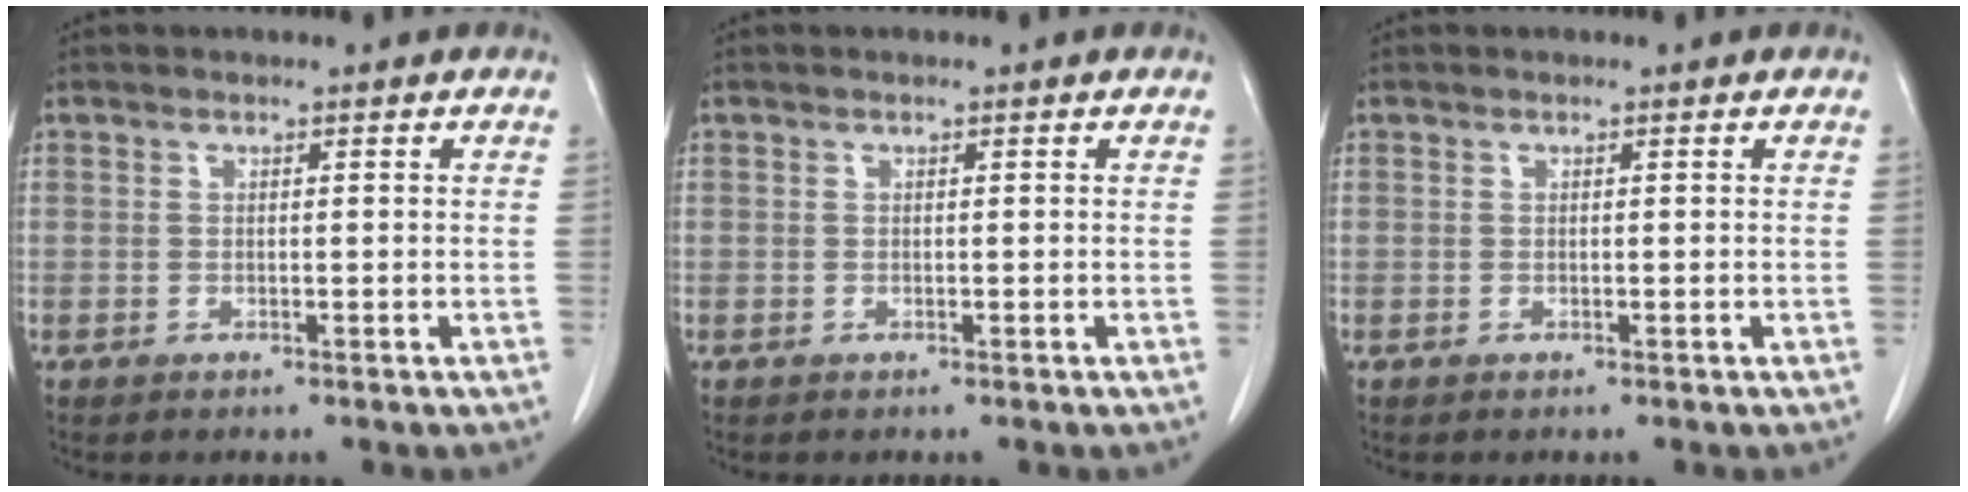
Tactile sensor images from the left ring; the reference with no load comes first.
{"total": 0.0}
{"total": 0.0}